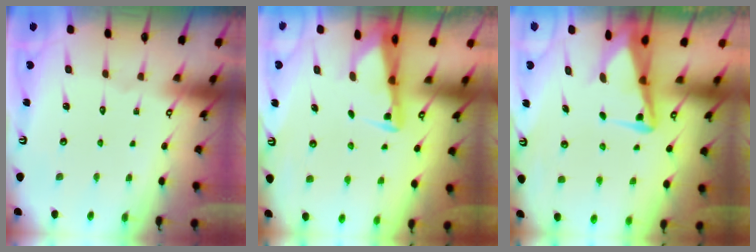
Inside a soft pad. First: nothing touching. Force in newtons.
{"total": 2.5, "press": 2.5, "slide": 0.5}
{"total": 5.2, "press": 4.8, "slide": 2.0}